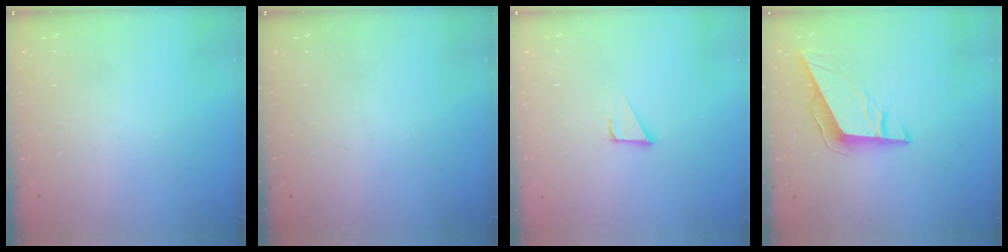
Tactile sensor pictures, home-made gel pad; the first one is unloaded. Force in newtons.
{"total": 0.0}
{"total": 3.2, "press": 3.2, "slide": 0.2}
{"total": 9.5, "press": 9.4, "slide": 1.7}